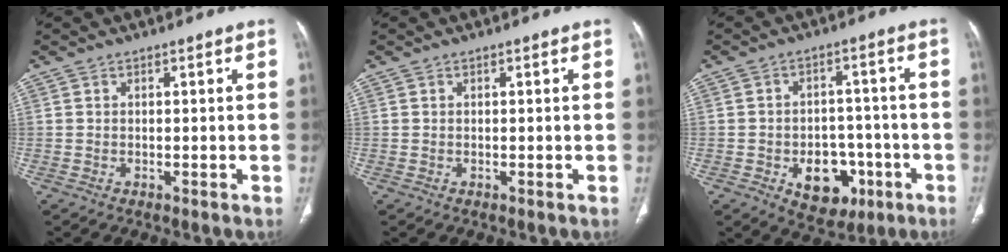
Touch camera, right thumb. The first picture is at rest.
{"total": 0.0}
{"total": 10.6, "force": [-4.1, 7.5, 6.3], "torque": [-0.048, 0.030, -0.046]}